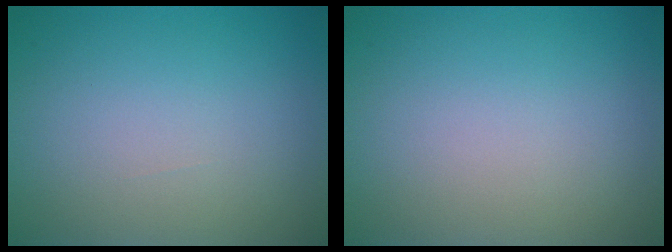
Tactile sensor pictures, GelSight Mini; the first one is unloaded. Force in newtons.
{"total": 0.0}